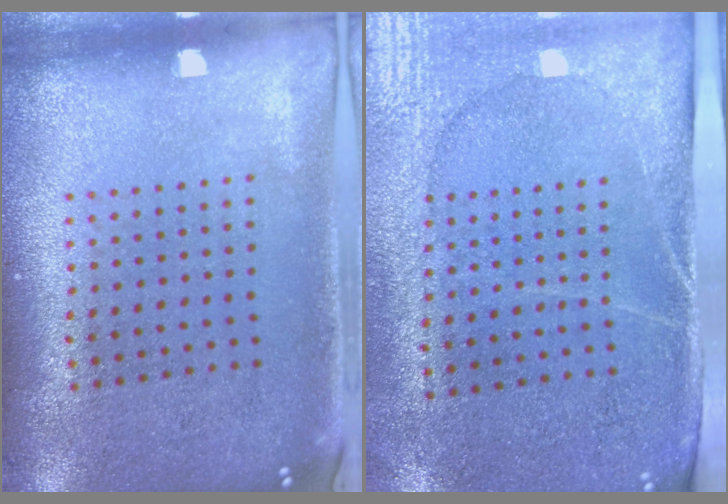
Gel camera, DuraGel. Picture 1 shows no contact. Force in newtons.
{"total": 2.9, "press": 2.5, "slide": 1.4}